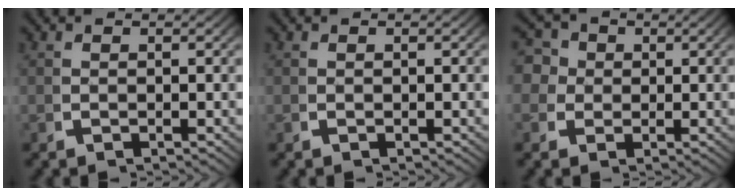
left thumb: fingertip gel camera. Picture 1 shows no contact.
{"total": 0.0}
{"total": 6.6, "force": [1.8, 5.7, 2.9], "torque": [-0.067, -0.001, 0.021]}